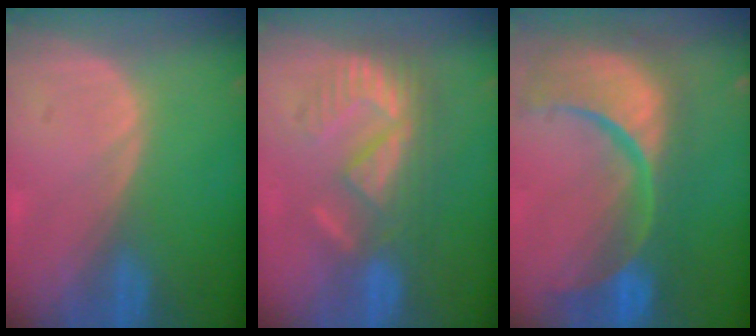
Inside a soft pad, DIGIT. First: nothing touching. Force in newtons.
{"total": 9.5, "press": 8.1, "slide": 5.0}
{"total": 14.9, "press": 11.8, "slide": 9.1}